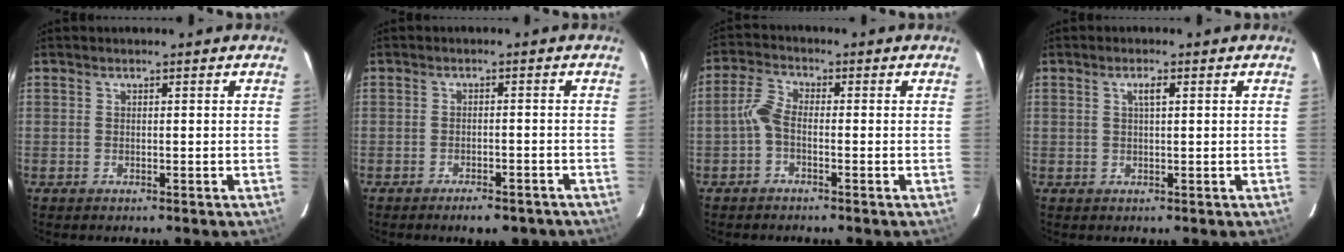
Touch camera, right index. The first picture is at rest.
{"total": 6.2, "force": [-4.9, 2.2, 3.1], "torque": [-0.059, -0.002, -0.060]}
{"total": 3.3, "force": [-1.4, 1.5, 2.6], "torque": [-0.065, 0.012, -0.033]}
{"total": 1.7, "force": [0.6, 0.4, 1.6], "torque": [-0.028, 0.004, 0.010]}